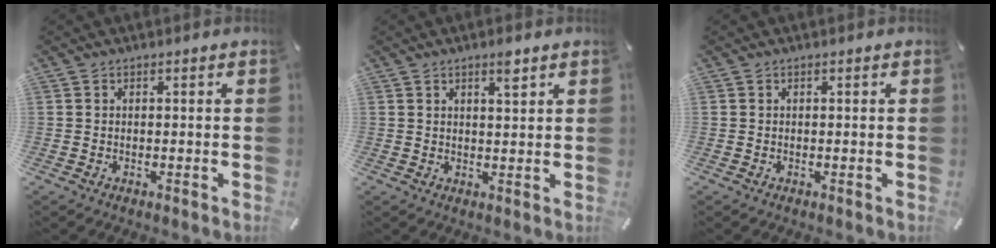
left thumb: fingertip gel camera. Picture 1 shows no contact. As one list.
[{"total": 2.9, "force": [2.2, 0.6, 1.8], "torque": [-0.025, -0.007, 0.036]}, {"total": 0.0}]